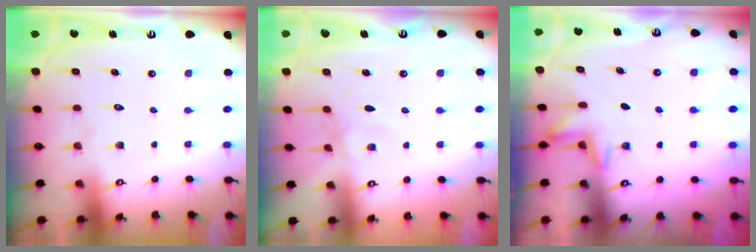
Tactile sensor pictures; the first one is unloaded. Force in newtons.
{"total": 1.5, "press": 1.5, "slide": 0.4}
{"total": 4.2, "press": 4.0, "slide": 1.0}